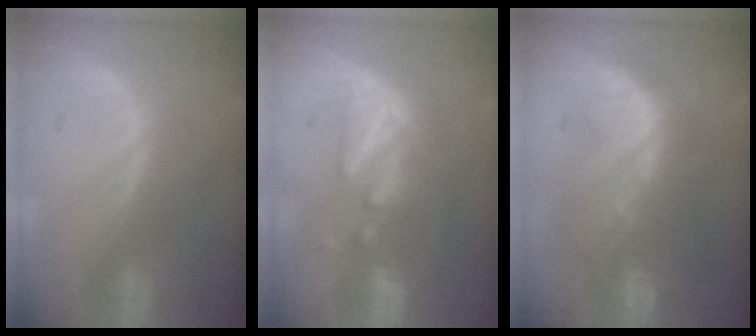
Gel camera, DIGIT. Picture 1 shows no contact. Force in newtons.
{"total": 8.2, "press": 7.5, "slide": 3.3}
{"total": 8.7, "press": 8.7, "slide": 0.8}